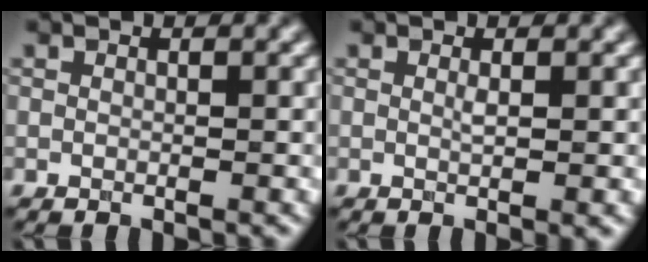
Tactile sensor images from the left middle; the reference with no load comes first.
{"total": 1.1, "force": [0.2, 0.2, 1.1], "torque": [-0.017, 0.000, 0.001]}